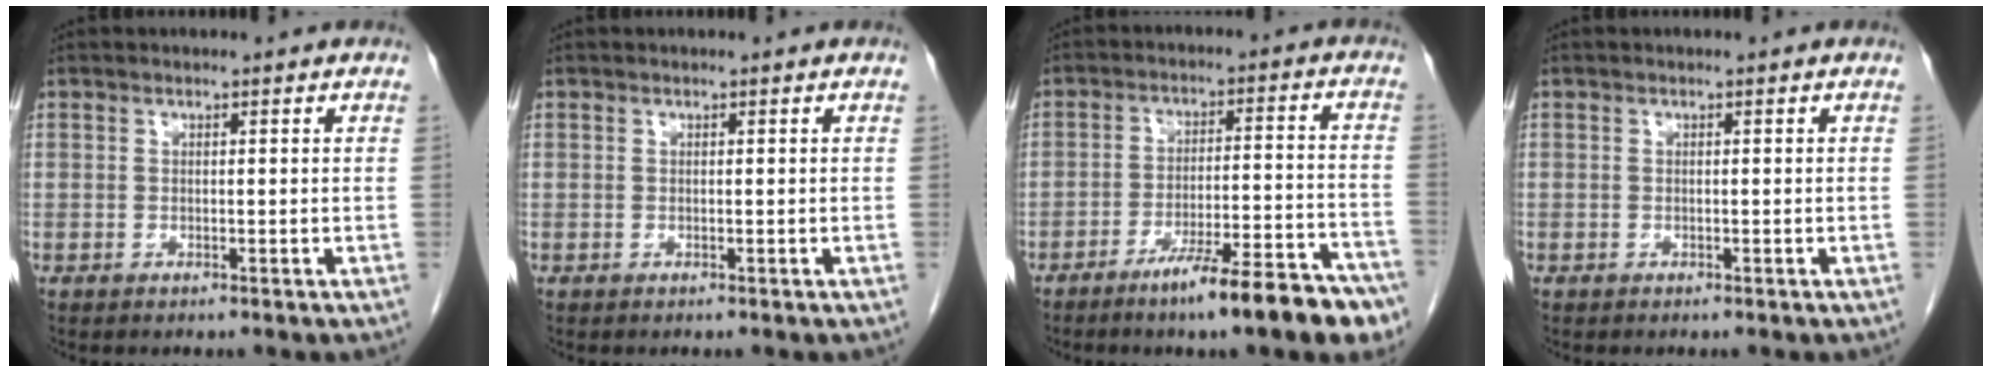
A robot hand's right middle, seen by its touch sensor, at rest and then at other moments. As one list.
[{"total": 0.0}, {"total": 13.6, "force": [-9.5, 1.1, 9.7], "torque": [-0.113, 0.014, -0.143]}, {"total": 0.0}]